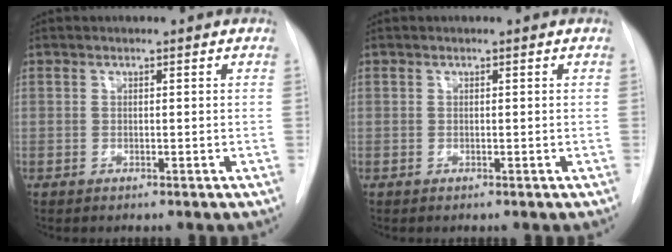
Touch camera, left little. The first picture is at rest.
{"total": 0.0}